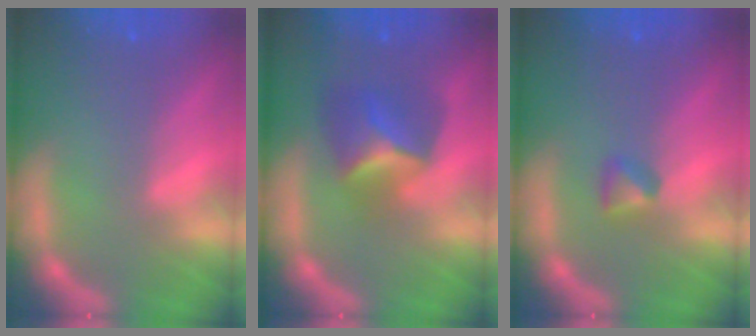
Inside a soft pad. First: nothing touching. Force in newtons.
{"total": 4.9}
{"total": 1.4}